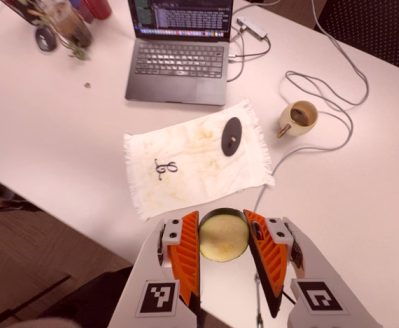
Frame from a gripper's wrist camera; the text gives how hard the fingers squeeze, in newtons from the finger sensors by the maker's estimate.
{"total": 9.2, "left": 8.9, "right": 9.4}